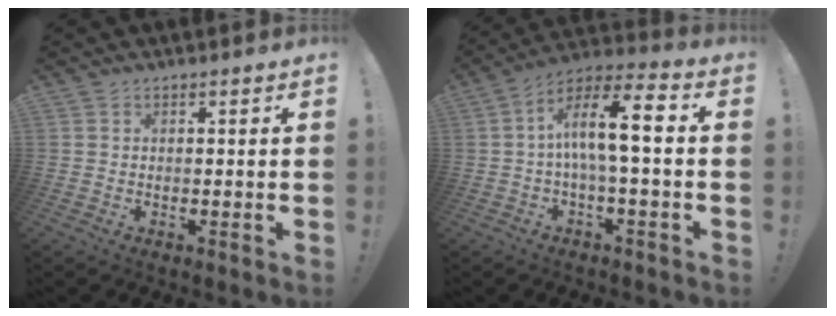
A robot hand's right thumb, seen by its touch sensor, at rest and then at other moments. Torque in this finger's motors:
{"motor_torque": [0.65, 0.72, 1.19, 0.11, 0.43]}